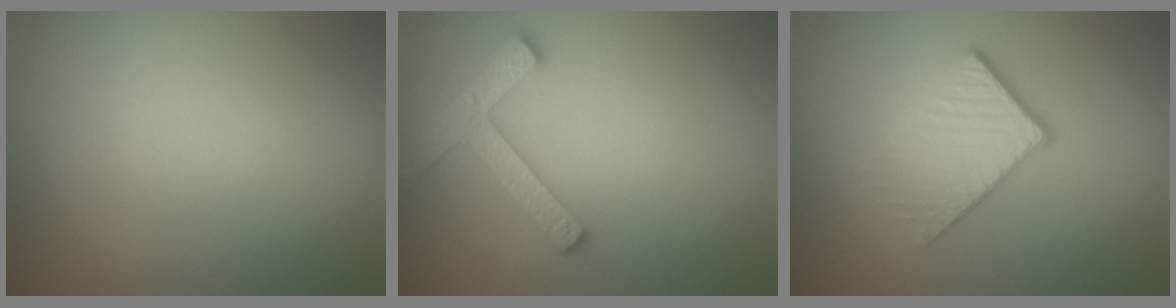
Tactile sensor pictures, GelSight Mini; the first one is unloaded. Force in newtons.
{"total": 3.5, "press": 3.4, "slide": 0.8}
{"total": 3.9, "press": 2.7, "slide": 2.9}